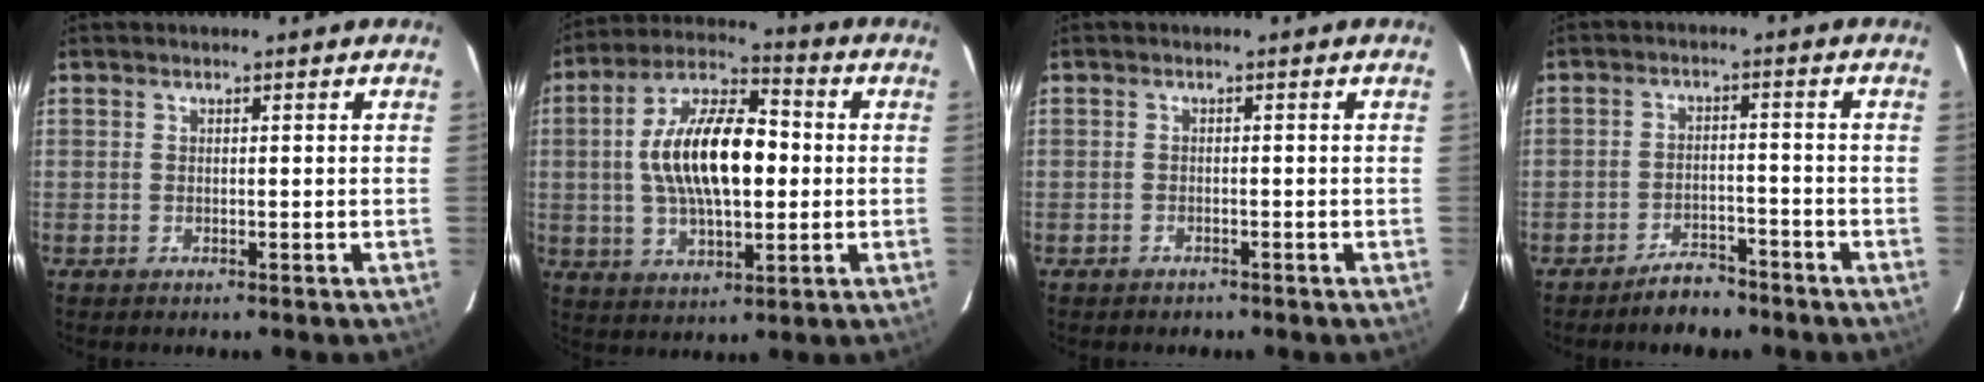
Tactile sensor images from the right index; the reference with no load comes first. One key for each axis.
{"total": 16.8, "fx": 0.4, "fy": 7.5, "fz": 15.0, "tx": -0.277, "ty": 0.020, "tz": 0.005}
{"total": 1.6, "fx": -1.2, "fy": 1.0, "fz": 0.1, "tx": -0.006, "ty": 0.003, "tz": -0.018}
{"total": 5.5, "fx": -4.6, "fy": 2.5, "fz": 1.8, "tx": -0.049, "ty": 0.016, "tz": -0.065}